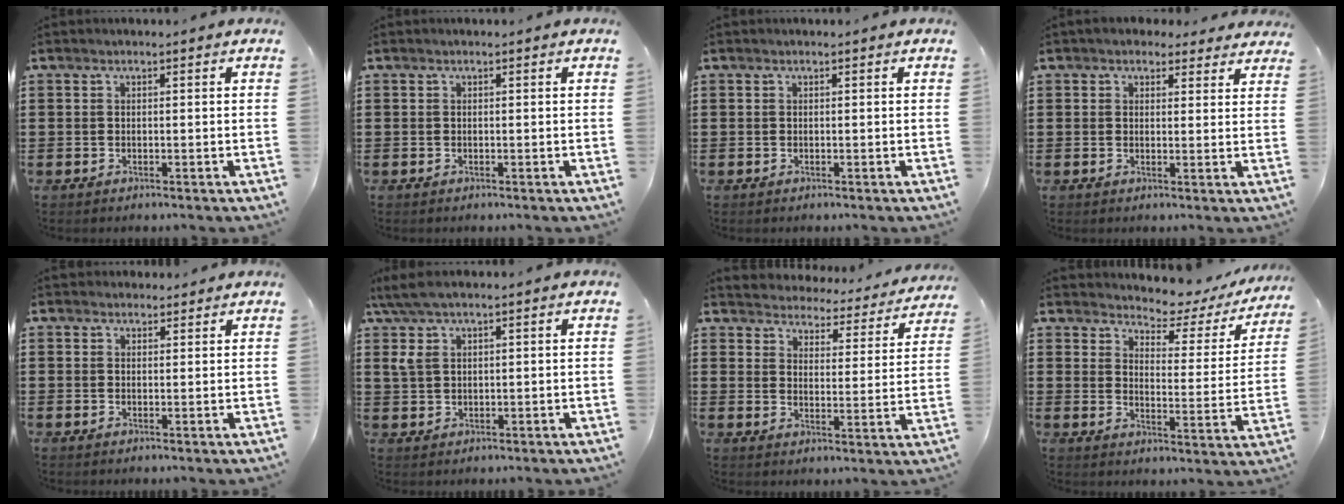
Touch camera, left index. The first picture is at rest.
{"total": 0.0}
{"total": 0.0}
{"total": 2.9, "force": [2.5, 1.3, 0.6], "torque": [-0.012, -0.004, 0.044]}
{"total": 1.7, "force": [1.5, 0.8, -0.1], "torque": [-0.003, 0.005, 0.030]}
{"total": 4.5, "force": [2.4, 1.7, 3.4], "torque": [-0.081, 0.005, 0.041]}
{"total": 3.6, "force": [3.6, 0.2, -0.4], "torque": [-0.018, -0.034, 0.055]}
{"total": 4.1, "force": [4.0, 0.9, 0.8], "torque": [-0.035, -0.033, 0.061]}